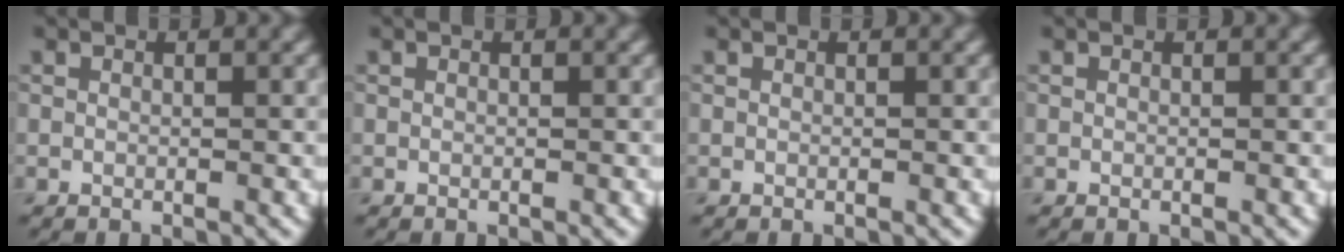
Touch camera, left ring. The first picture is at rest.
{"total": 0.0}
{"total": 0.0}
{"total": 0.0}